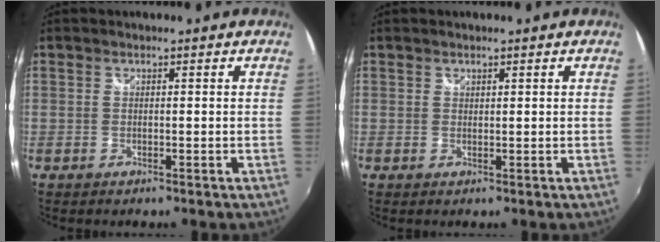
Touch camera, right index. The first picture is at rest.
{"total": 0.5, "force": [0.5, 0.2, 0.0], "torque": [0.000, 0.000, 0.009]}